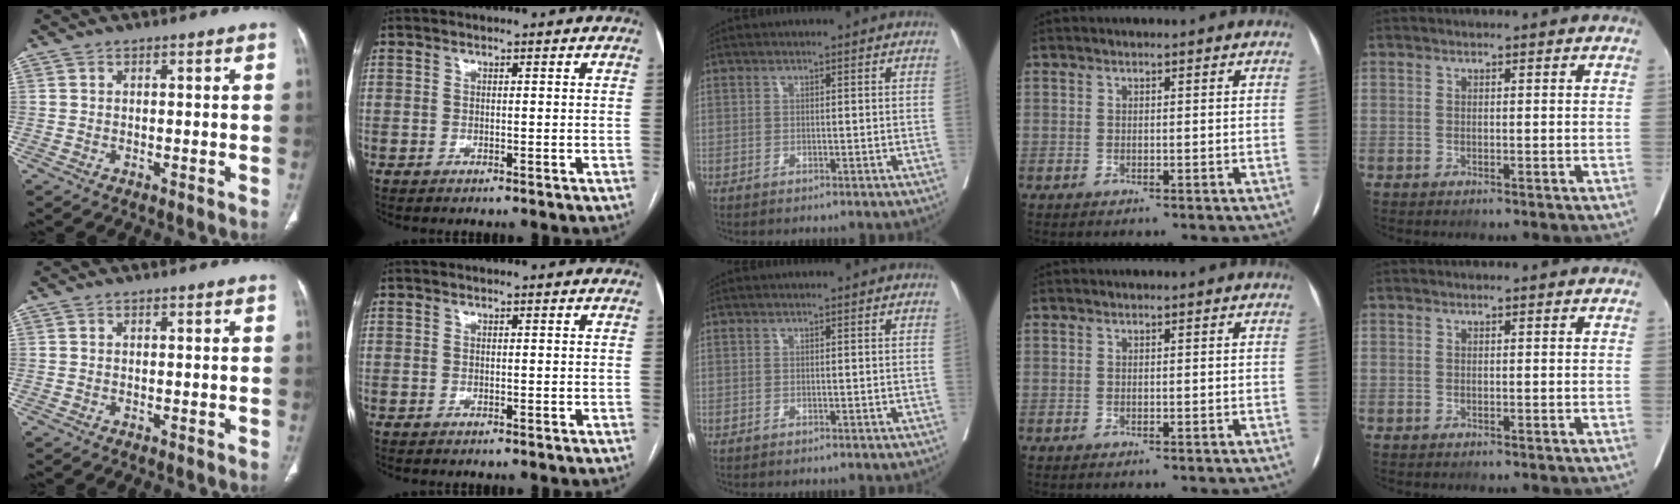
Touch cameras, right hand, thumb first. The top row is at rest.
{}